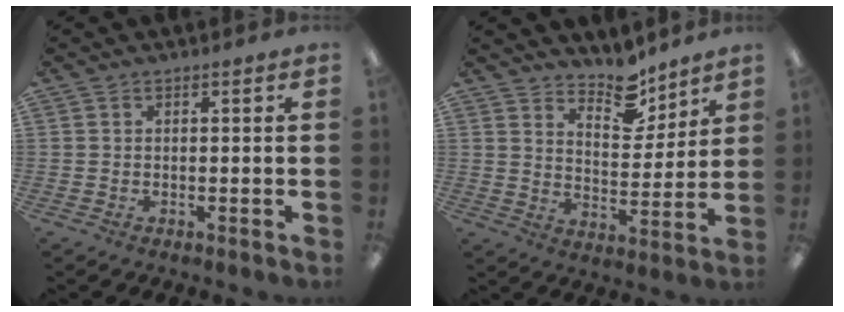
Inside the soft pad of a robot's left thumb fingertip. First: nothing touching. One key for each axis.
{"total": 9.8, "fx": 8.4, "fy": 3.9, "fz": 3.1, "tx": -0.033, "ty": -0.064, "tz": 0.152}